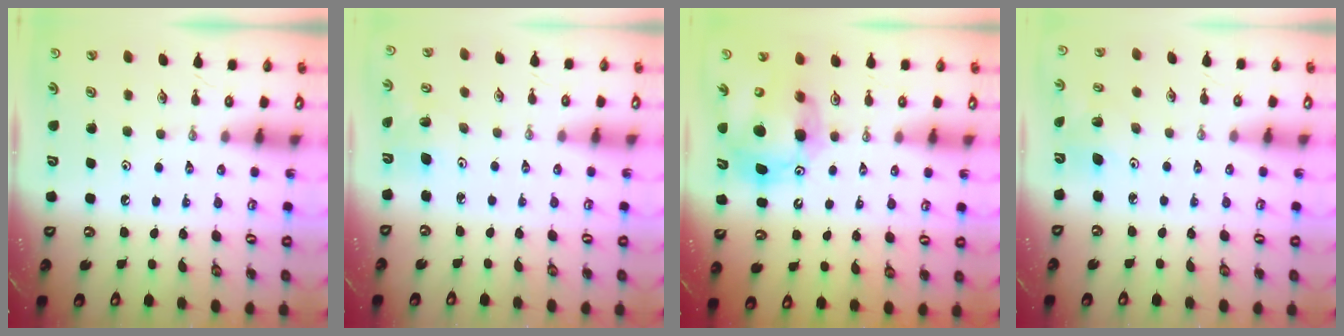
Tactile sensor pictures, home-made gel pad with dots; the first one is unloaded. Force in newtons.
{"total": 4.3, "press": 4.1, "slide": 1.2}
{"total": 13.9, "press": 13.8, "slide": 2.1}
{"total": 4.1, "press": 3.5, "slide": 2.1}